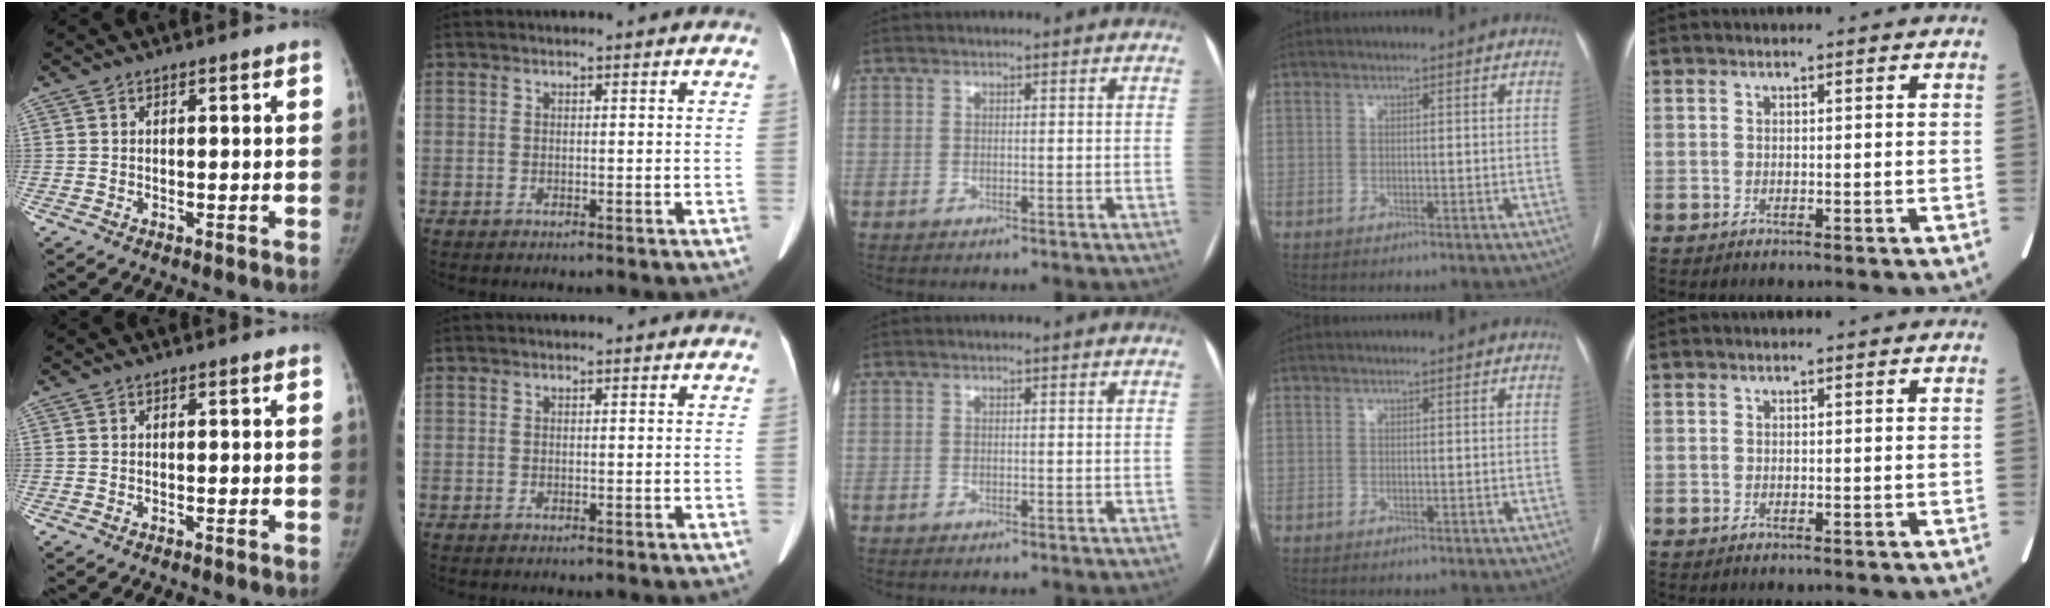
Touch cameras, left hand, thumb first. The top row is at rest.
{}